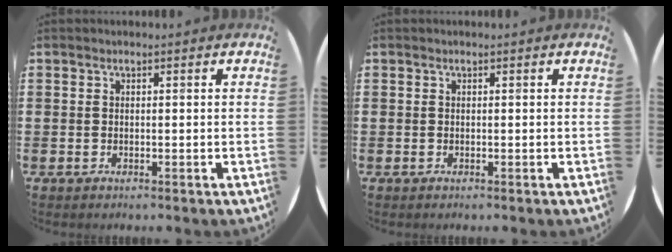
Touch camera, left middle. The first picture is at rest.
{"total": 0.0}